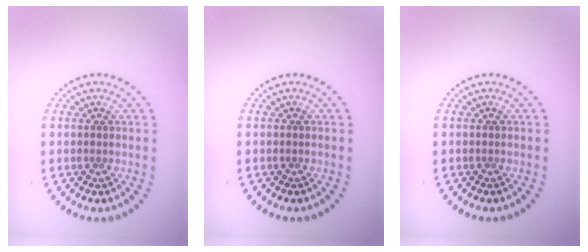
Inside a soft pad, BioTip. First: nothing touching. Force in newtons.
{"total": 0.0}
{"total": 0.0}